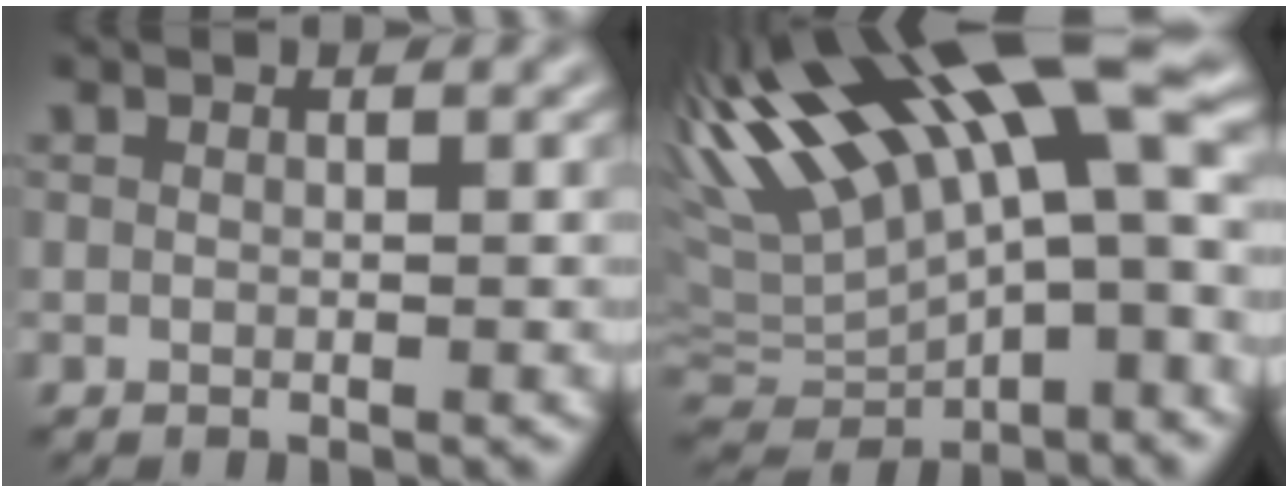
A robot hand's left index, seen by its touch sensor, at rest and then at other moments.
{"total": 17.2, "force": [4.6, 6.2, 15.4], "torque": [-0.288, 0.016, 0.091]}